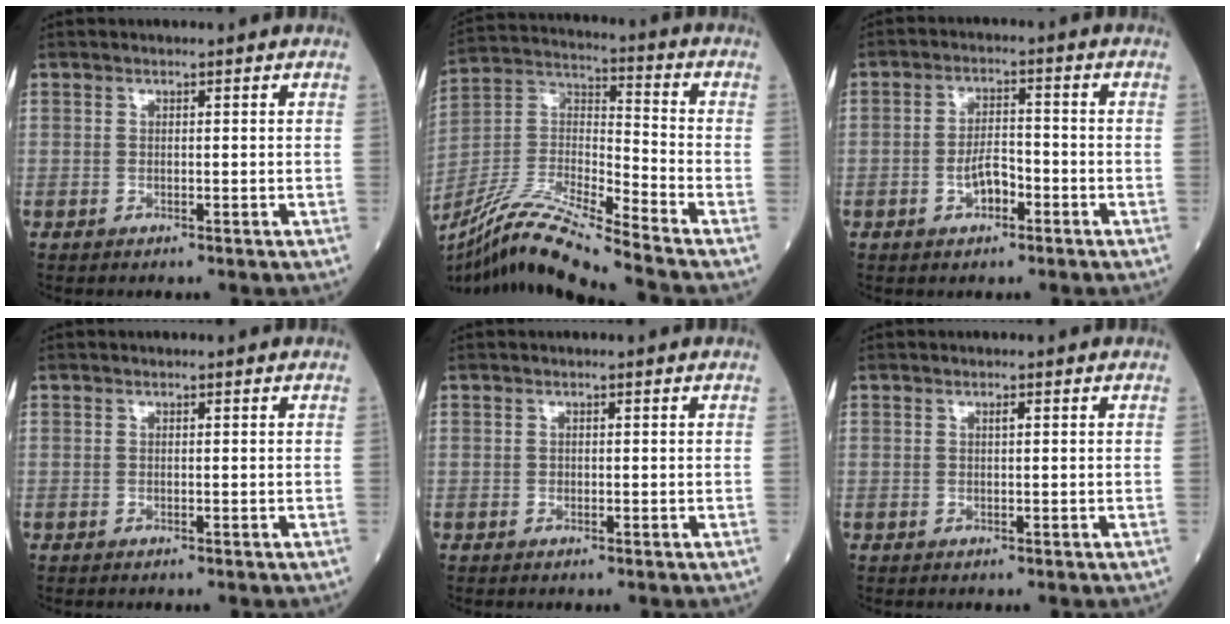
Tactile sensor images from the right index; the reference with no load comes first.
{"total": 16.9, "force": [-14.6, -1.0, 8.4], "torque": [-0.172, -0.008, -0.276]}
{"total": 4.1, "force": [-1.7, 1.9, 3.2], "torque": [-0.061, 0.006, -0.032]}
{"total": 0.0}
{"total": 0.0}
{"total": 0.5, "force": [0.2, 0.1, 0.5], "torque": [-0.012, 0.000, 0.004]}